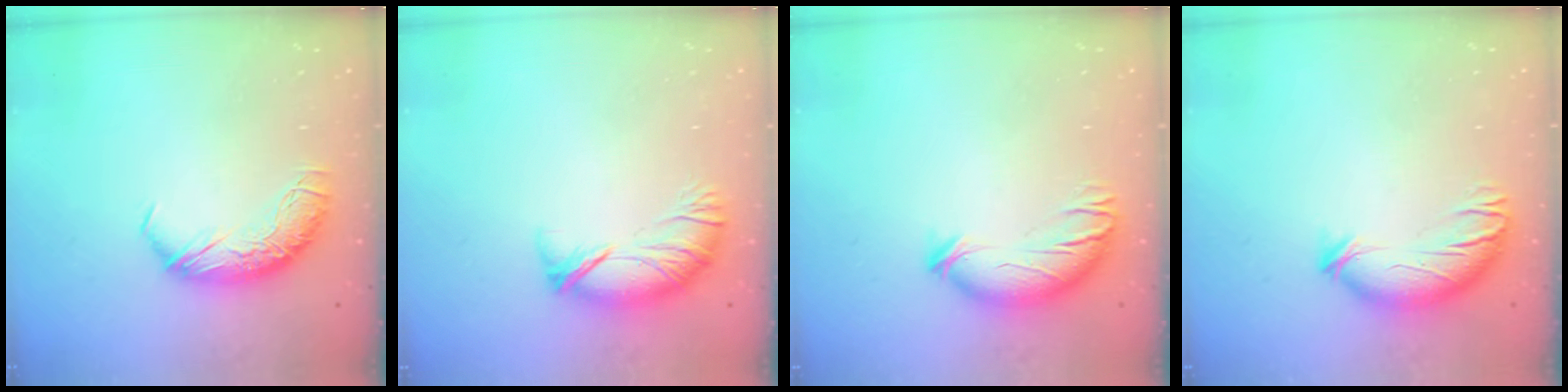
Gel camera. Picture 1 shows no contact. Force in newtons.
{"total": 4.0, "press": 3.4, "slide": 2.1}
{"total": 3.7, "press": 2.9, "slide": 2.4}
{"total": 3.8, "press": 3.0, "slide": 2.2}